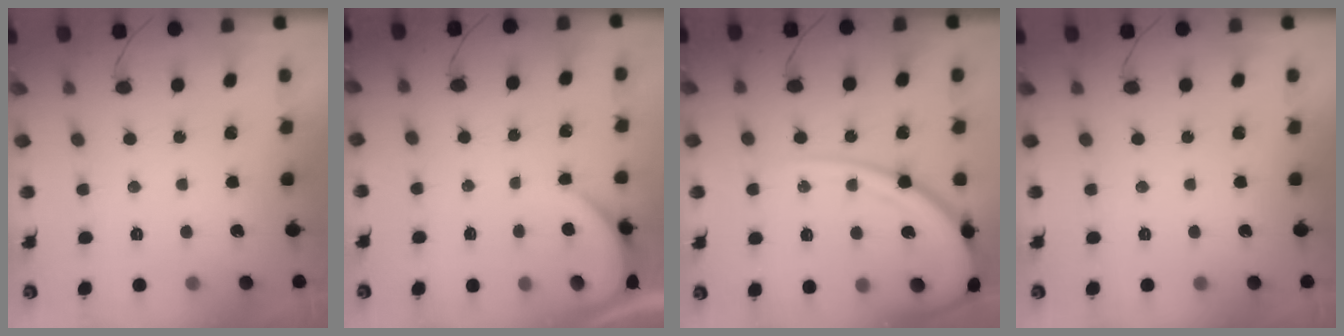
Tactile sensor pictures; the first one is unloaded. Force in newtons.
{"total": 2.6, "press": 2.6, "slide": 0.2}
{"total": 16.9, "press": 16.8, "slide": 1.9}
{"total": 0.0}